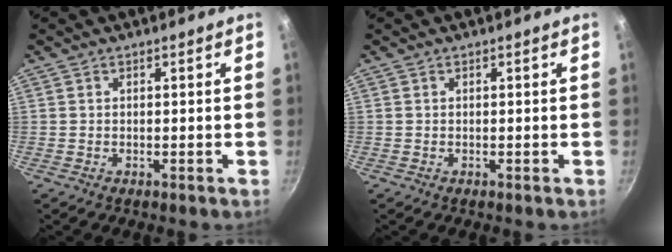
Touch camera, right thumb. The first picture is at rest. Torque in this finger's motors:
{"motor_torque": [-0.48, 0.14, -0.23, 0.14, 0.09]}